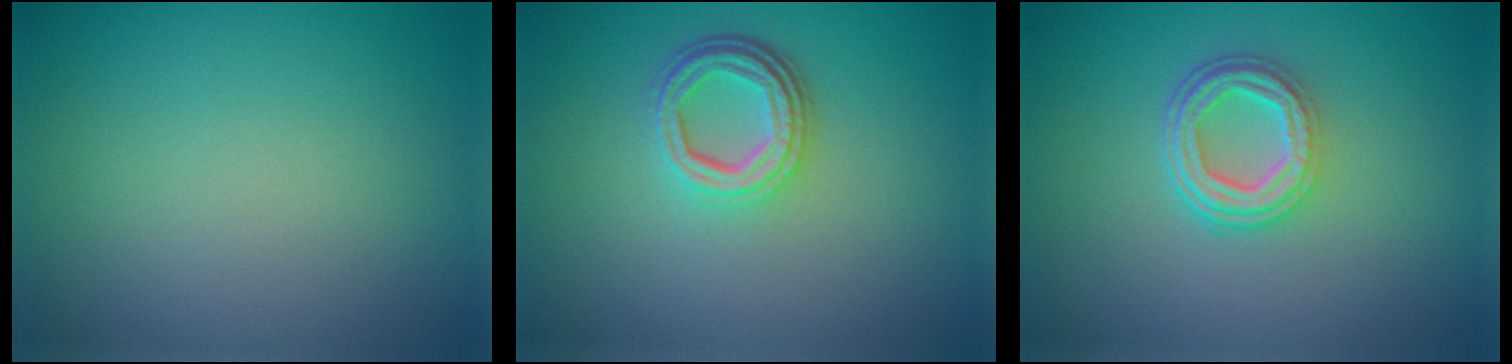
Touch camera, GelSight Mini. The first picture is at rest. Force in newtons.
{"total": 4.2, "press": 3.1, "slide": 2.7}
{"total": 4.2, "press": 3.2, "slide": 2.6}